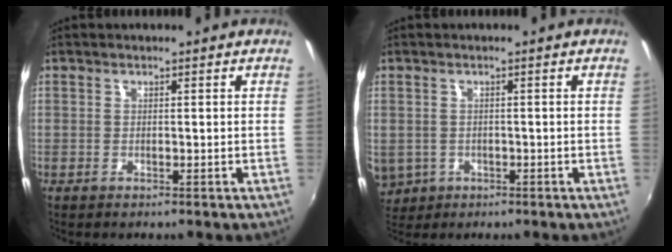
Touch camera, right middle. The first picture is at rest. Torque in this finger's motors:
{"motor_torque": [2.09, -0.04, 1.05, 0.21]}